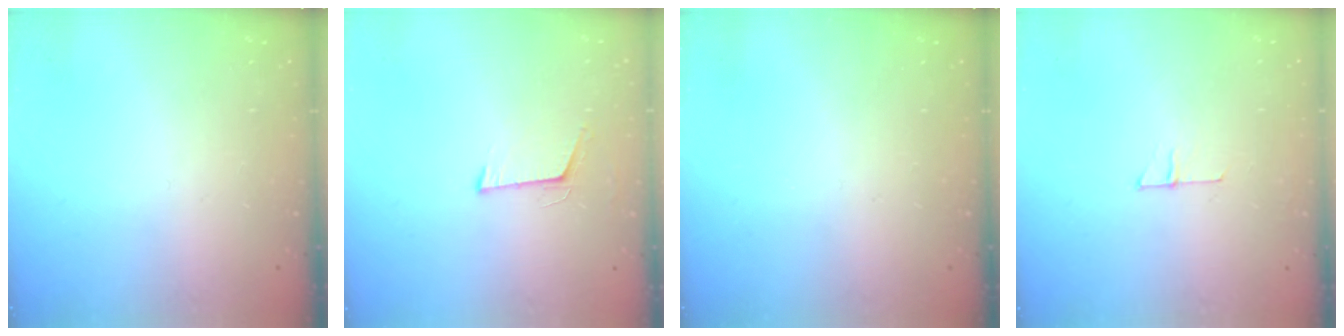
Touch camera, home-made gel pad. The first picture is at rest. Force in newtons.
{"total": 5.9, "press": 5.6, "slide": 2.0}
{"total": 0.0}
{"total": 4.5, "press": 4.5, "slide": 0.4}